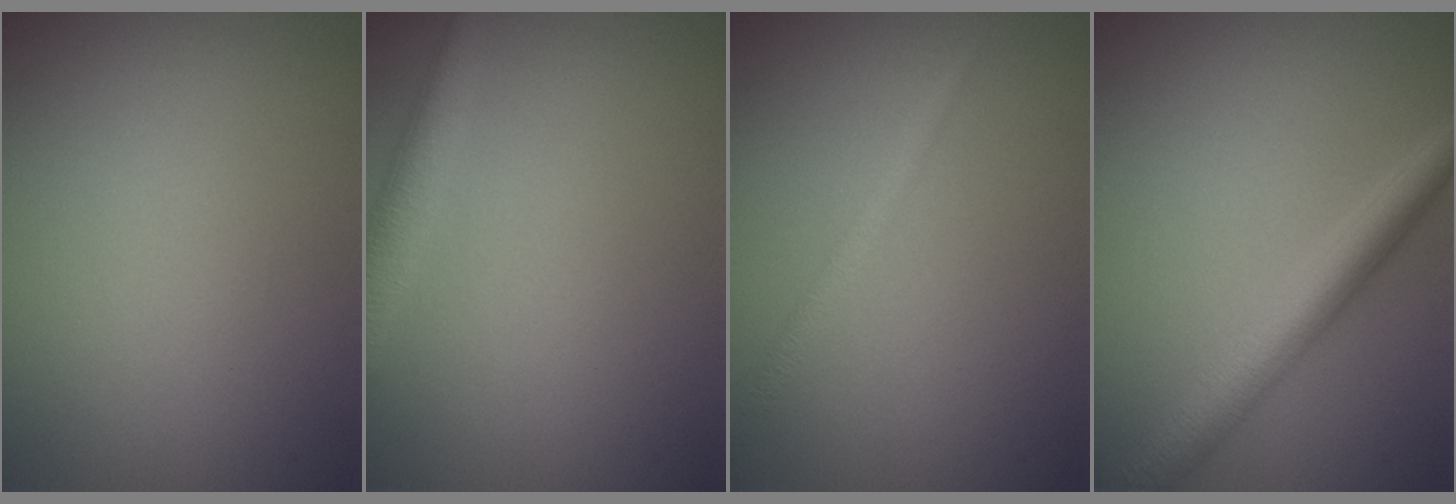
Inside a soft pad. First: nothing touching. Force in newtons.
{"total": 3.1, "press": 3.1, "slide": 0.2}
{"total": 1.4, "press": 1.4, "slide": 0.1}
{"total": 4.2, "press": 4.2, "slide": 0.1}